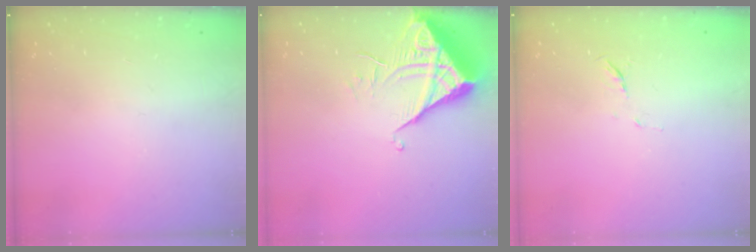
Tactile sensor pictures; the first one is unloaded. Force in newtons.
{"total": 6.6, "press": 6.6, "slide": 0.4}
{"total": 4.3, "press": 4.1, "slide": 1.3}